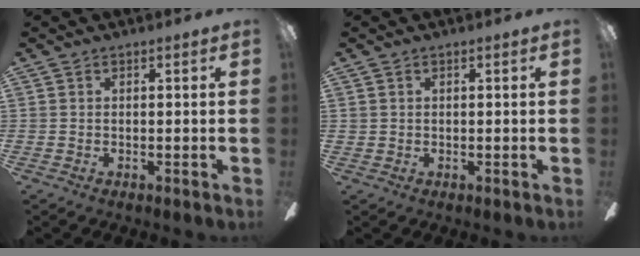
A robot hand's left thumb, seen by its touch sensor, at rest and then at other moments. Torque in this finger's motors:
{"motor_torque": [-0.13, 0.01, -0.26, 0.05, 0.01]}